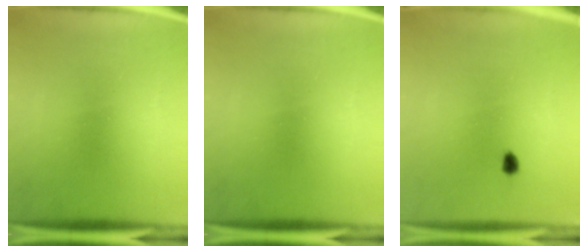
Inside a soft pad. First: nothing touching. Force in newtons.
{"total": 0.0}
{"total": 1.7}